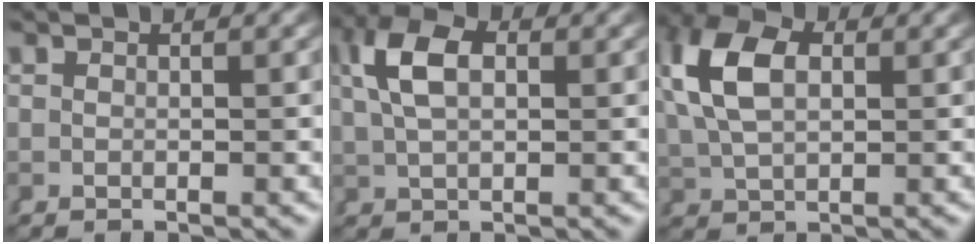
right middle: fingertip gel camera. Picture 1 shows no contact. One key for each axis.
{"total": 4.5, "fx": 1.5, "fy": 2.2, "fz": 3.7, "tx": -0.080, "ty": 0.001, "tz": 0.033}
{"total": 5.7, "fx": 1.7, "fy": 3.3, "fz": 4.3, "tx": -0.104, "ty": -0.005, "tz": 0.042}